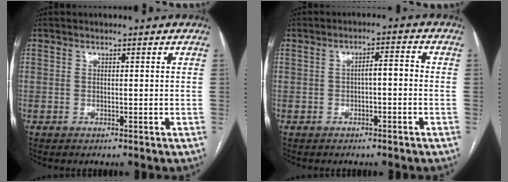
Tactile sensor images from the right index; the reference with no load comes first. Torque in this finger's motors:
{"motor_torque": [0.73, -0.09, 0.30, 0.08]}